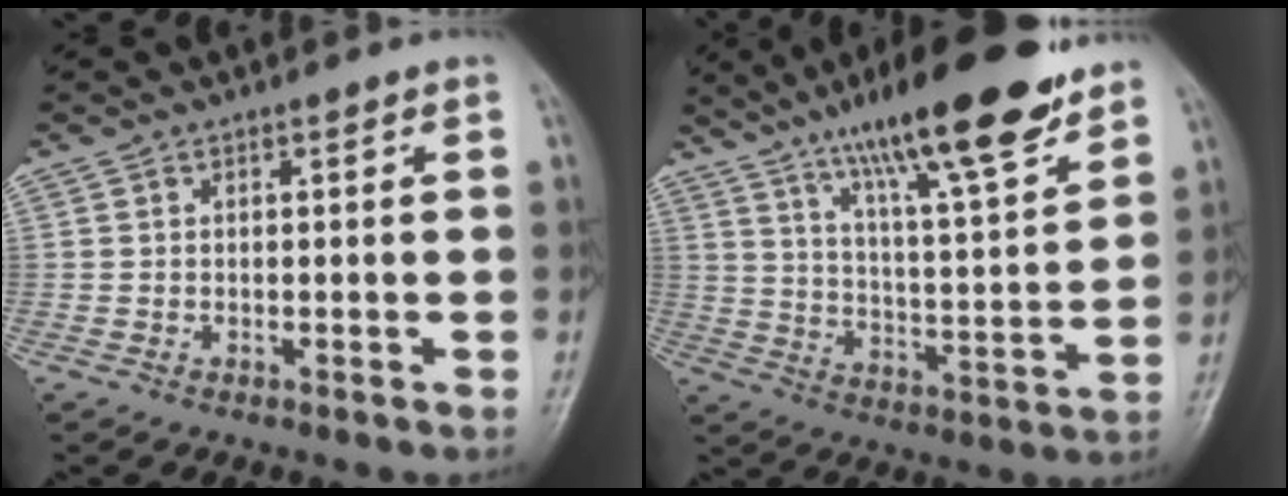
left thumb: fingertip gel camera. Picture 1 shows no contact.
{"total": 20.5, "force": [14.1, 3.9, 14.3], "torque": [-0.207, -0.058, 0.230]}